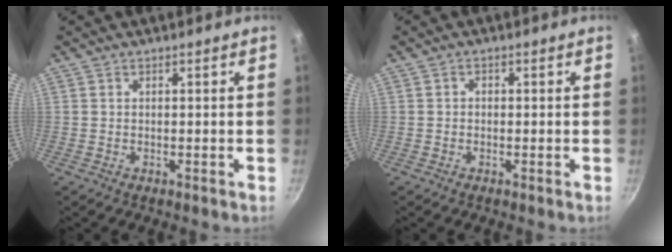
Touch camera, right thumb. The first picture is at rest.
{"total": 1.0, "force": [-0.2, 0.9, 0.5], "torque": [-0.008, 0.005, -0.003]}